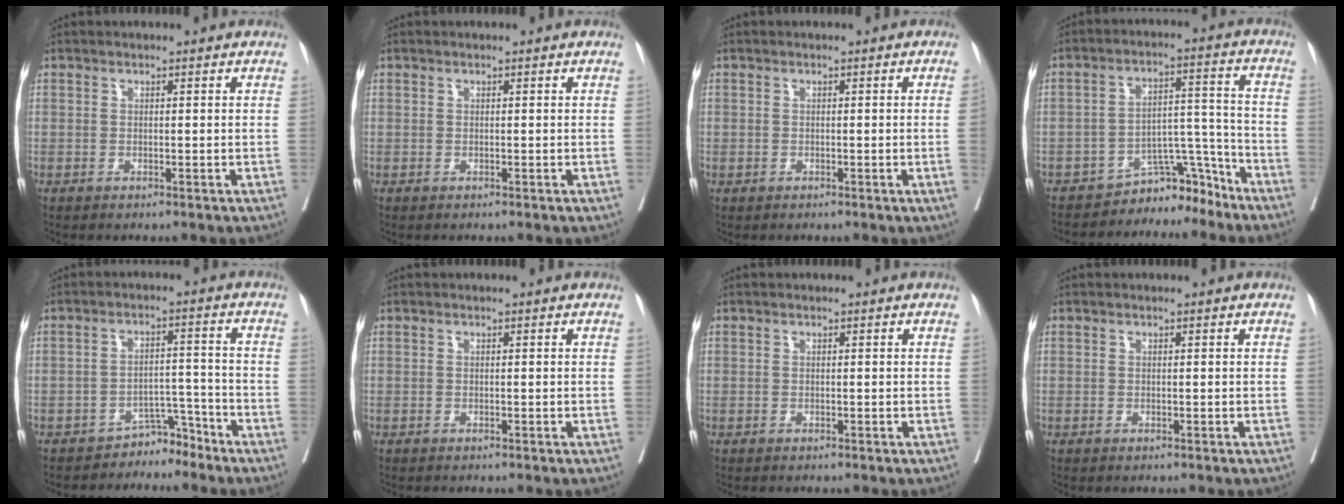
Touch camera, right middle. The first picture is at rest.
{"total": 0.0}
{"total": 0.6, "force": [-0.1, 0.0, 0.6], "torque": [-0.007, 0.002, -0.002]}
{"total": 7.4, "force": [-7.0, 2.2, 0.6], "torque": [0.011, 0.060, -0.112]}
{"total": 4.5, "force": [-4.3, 1.4, 0.0], "torque": [0.015, 0.022, -0.066]}
{"total": 2.1, "force": [-1.9, 0.3, 0.8], "torque": [-0.013, -0.003, -0.027]}
{"total": 1.4, "force": [-1.3, 0.2, 0.5], "torque": [-0.007, -0.001, -0.019]}
{"total": 1.0, "force": [-0.9, 0.2, 0.4], "torque": [0.000, 0.000, -0.015]}